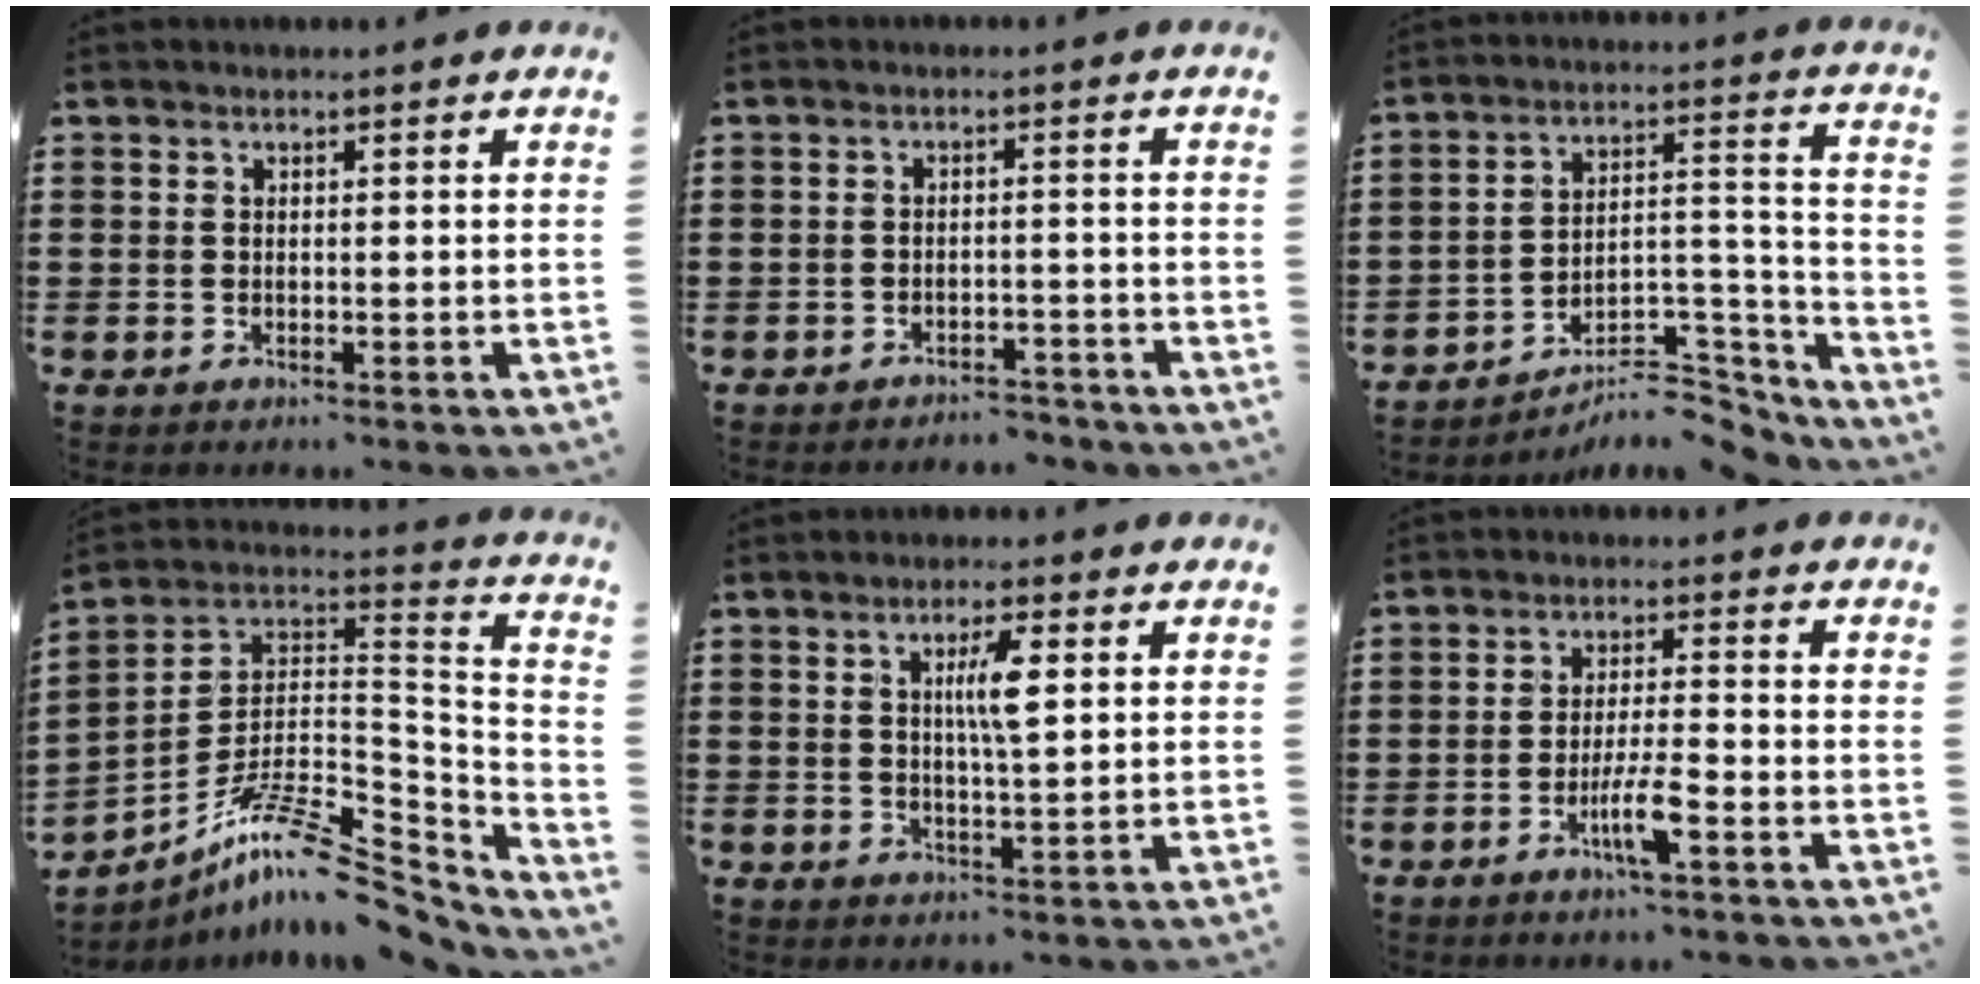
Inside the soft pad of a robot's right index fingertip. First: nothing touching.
{"total": 2.5, "force": [-2.5, 0.4, 0.2], "torque": [-0.011, 0.000, -0.052]}
{"total": 7.5, "force": [-6.1, 2.8, 3.2], "torque": [-0.046, 0.015, -0.116]}
{"total": 12.6, "force": [-8.8, 3.3, 8.4], "torque": [-0.153, 0.016, -0.165]}
{"total": 5.3, "force": [1.3, 0.9, 5.0], "torque": [-0.101, 0.007, 0.018]}
{"total": 5.3, "force": [-2.5, 0.5, 4.7], "torque": [-0.090, -0.011, -0.045]}